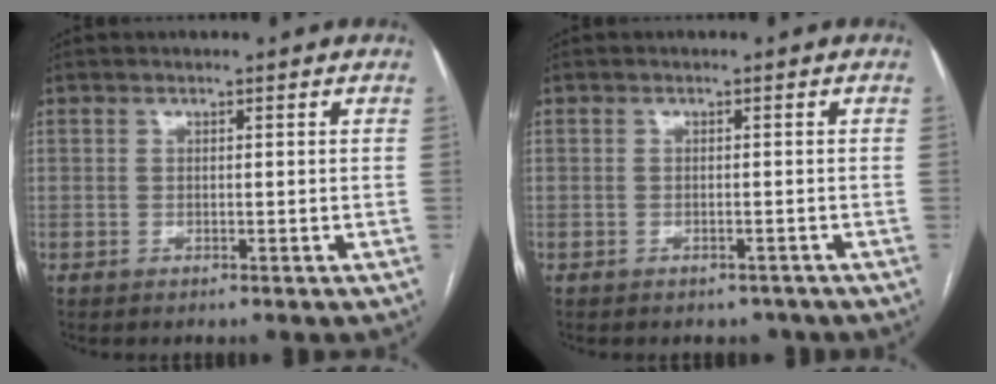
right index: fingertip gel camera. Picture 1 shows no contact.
{"total": 1.9, "force": [-1.6, 1.0, 0.1], "torque": [0.000, 0.002, -0.020]}